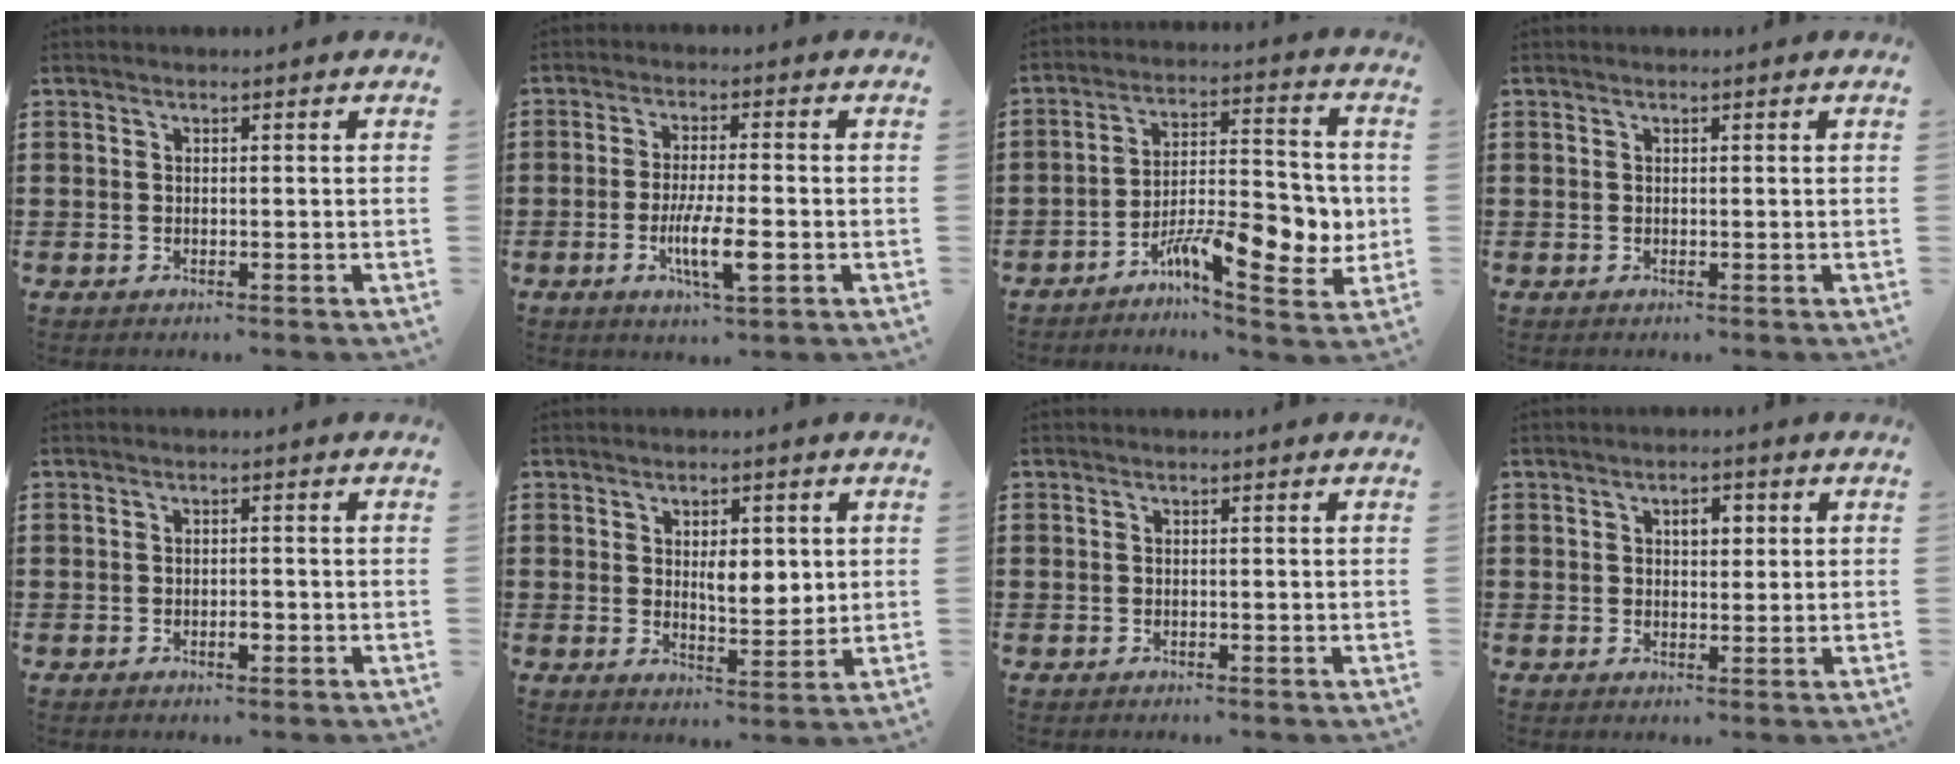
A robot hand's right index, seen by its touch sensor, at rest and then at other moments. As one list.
[{"total": 7.3, "force": [-2.3, 1.4, 6.8], "torque": [-0.123, -0.009, -0.039]}, {"total": 11.2, "force": [-4.7, 4.3, 9.2], "torque": [-0.120, 0.009, -0.080]}, {"total": 0.0}, {"total": 1.5, "force": [-0.6, 0.4, 1.3], "torque": [-0.025, -0.002, -0.010]}, {"total": 5.0, "force": [1.3, 2.3, 4.3], "torque": [-0.064, -0.004, 0.016]}, {"total": 0.0}, {"total": 2.6, "force": [0.7, 1.6, 2.0], "torque": [-0.018, 0.000, 0.006]}]